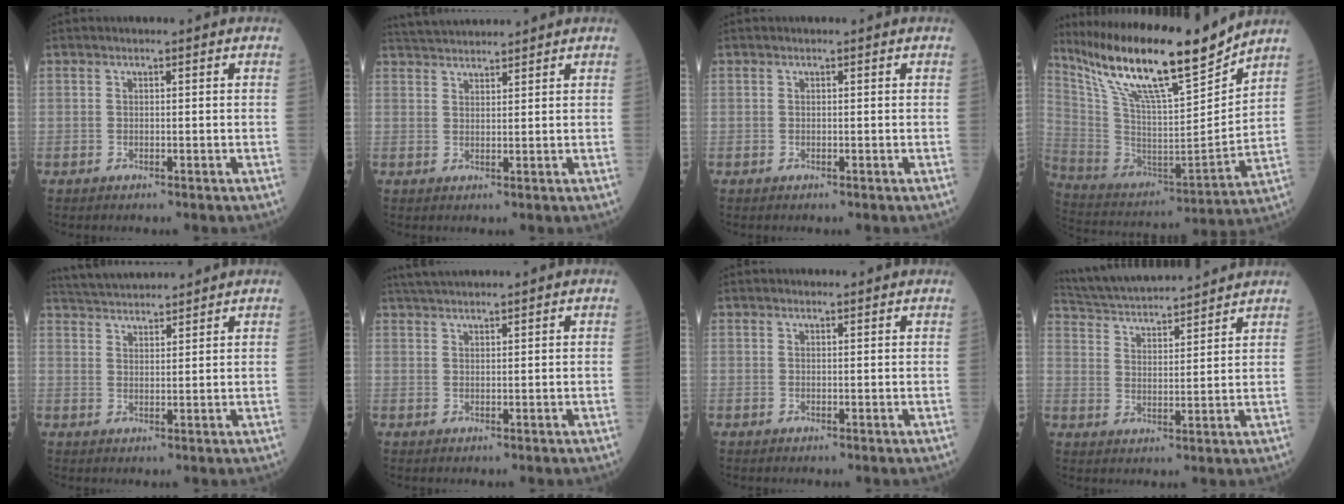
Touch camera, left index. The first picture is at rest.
{"total": 6.1, "force": [5.9, 0.3, 1.6], "torque": [-0.033, 0.038, 0.102]}
{"total": 0.0}
{"total": 21.2, "force": [16.8, 2.1, 12.7], "torque": [-0.235, -0.007, 0.303]}
{"total": 8.9, "force": [8.6, 0.6, 2.4], "torque": [-0.051, 0.035, 0.141]}
{"total": 5.8, "force": [5.1, -0.1, 2.6], "torque": [-0.042, 0.038, 0.090]}
{"total": 1.6, "force": [1.5, 0.3, 0.5], "torque": [-0.015, 0.010, 0.017]}
{"total": 17.0, "force": [15.9, 1.8, 5.9], "torque": [-0.110, 0.035, 0.254]}